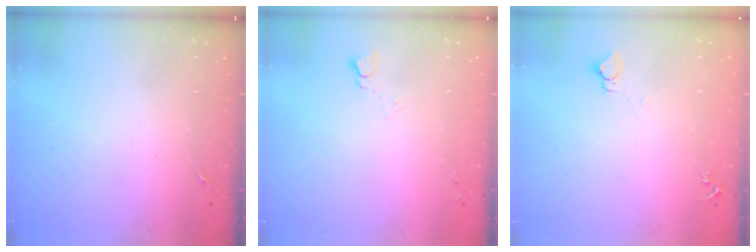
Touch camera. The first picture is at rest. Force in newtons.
{"total": 3.8, "press": 3.8, "slide": 0.3}
{"total": 2.7, "press": 2.7, "slide": 0.2}